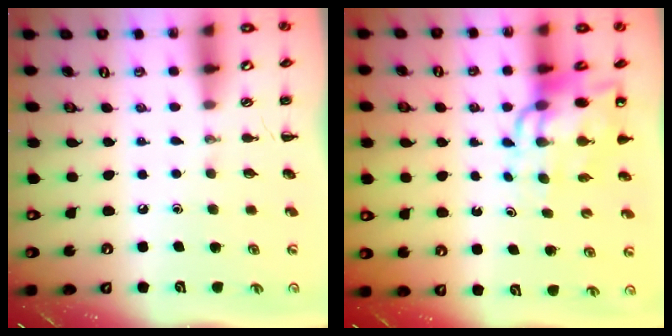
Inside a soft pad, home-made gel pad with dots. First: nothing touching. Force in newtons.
{"total": 11.7, "press": 11.1, "slide": 3.6}